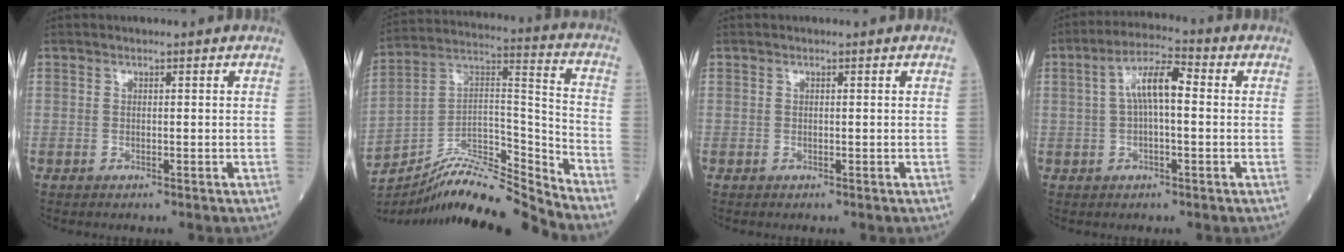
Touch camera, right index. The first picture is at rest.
{"total": 15.2, "force": [-14.7, -0.1, 3.9], "torque": [-0.060, 0.054, -0.266]}
{"total": 0.0}
{"total": 7.0, "force": [0.8, 1.9, 6.7], "torque": [-0.126, 0.026, 0.012]}